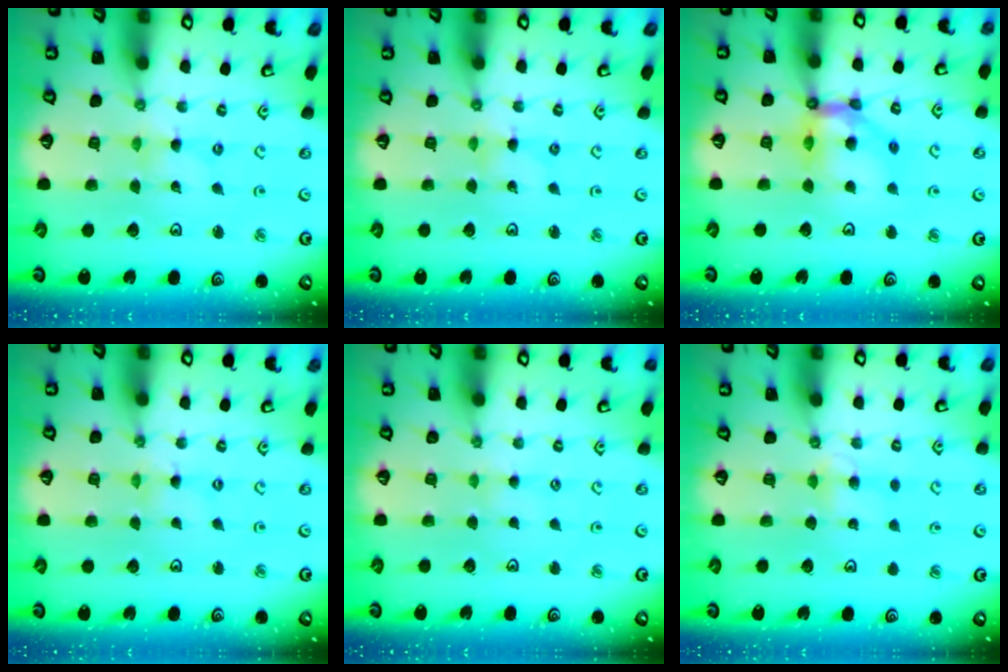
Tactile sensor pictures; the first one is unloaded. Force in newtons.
{"total": 0.0}
{"total": 12.2, "press": 12.1, "slide": 1.5}
{"total": 0.0}
{"total": 2.1, "press": 2.1, "slide": 0.4}
{"total": 4.7, "press": 4.6, "slide": 0.7}